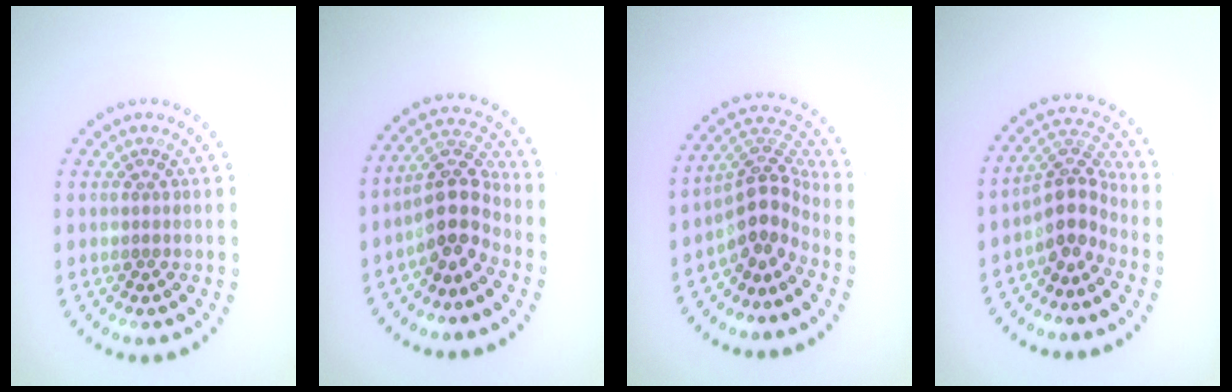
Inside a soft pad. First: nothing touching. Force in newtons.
{"total": 4.3, "press": 3.7, "slide": 2.1}
{"total": 4.2, "press": 3.0, "slide": 2.9}
{"total": 3.6, "press": 2.7, "slide": 2.4}